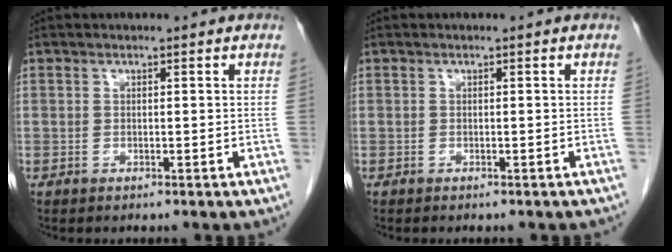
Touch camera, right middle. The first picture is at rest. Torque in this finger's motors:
{"motor_torque": [0.00, 0.01, 0.00, 0.00]}